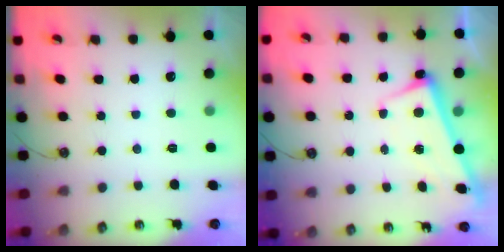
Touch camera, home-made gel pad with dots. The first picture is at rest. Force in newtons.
{"total": 2.6, "press": 2.5, "slide": 0.6}